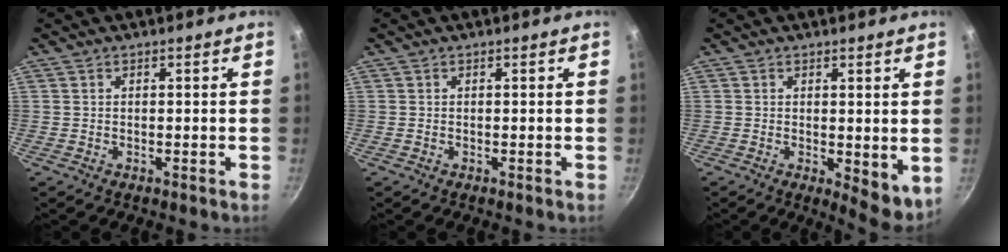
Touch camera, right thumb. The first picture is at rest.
{"total": 0.0}
{"total": 6.3, "force": [0.1, 2.8, 5.7], "torque": [-0.066, -0.014, 0.005]}